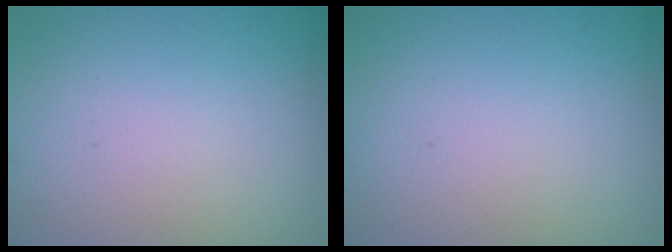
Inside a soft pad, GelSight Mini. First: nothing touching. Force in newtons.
{"total": 0.0}